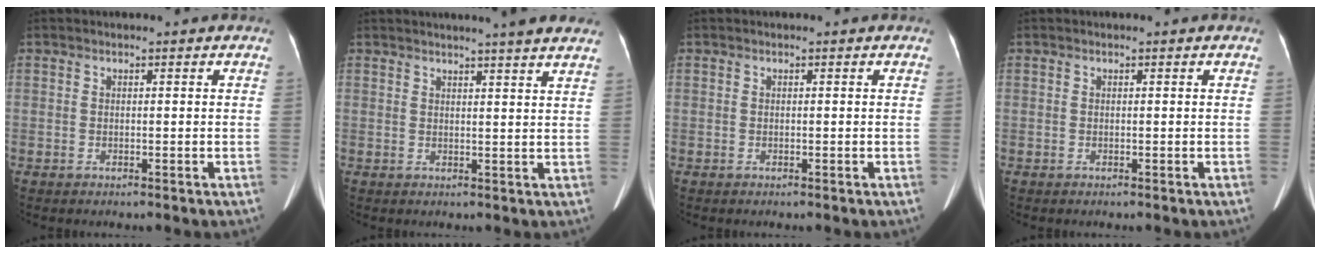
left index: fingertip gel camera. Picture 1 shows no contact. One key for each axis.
{"total": 8.6, "fx": 7.6, "fy": -0.6, "fz": 4.1, "tx": -0.053, "ty": 0.009, "tz": 0.074}
{"total": 0.0}
{"total": 0.0}